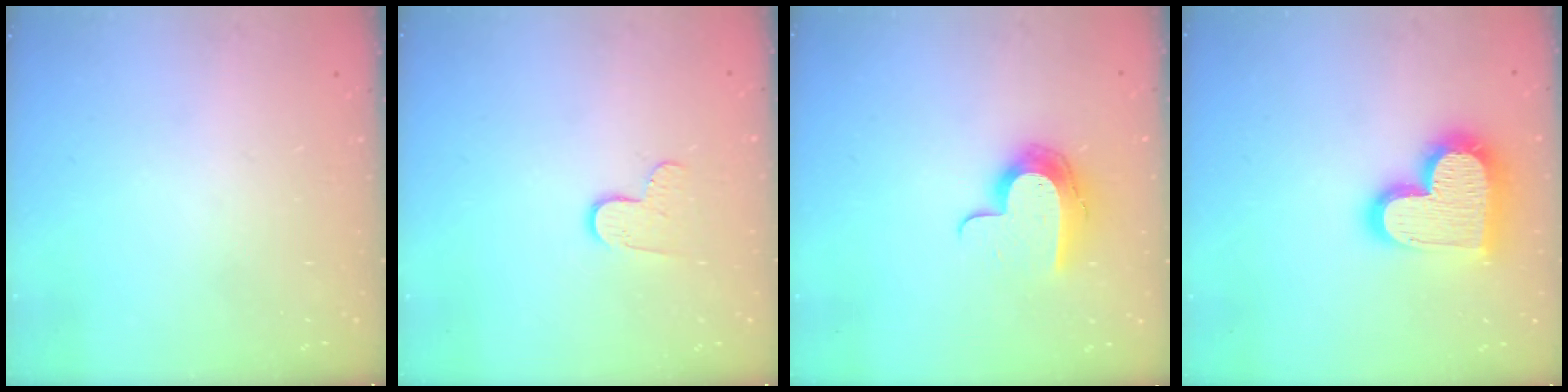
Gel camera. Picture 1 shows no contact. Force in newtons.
{"total": 7.0, "press": 7.0, "slide": 0.6}
{"total": 12.1, "press": 12.1, "slide": 0.6}
{"total": 20.7, "press": 20.7, "slide": 1.5}